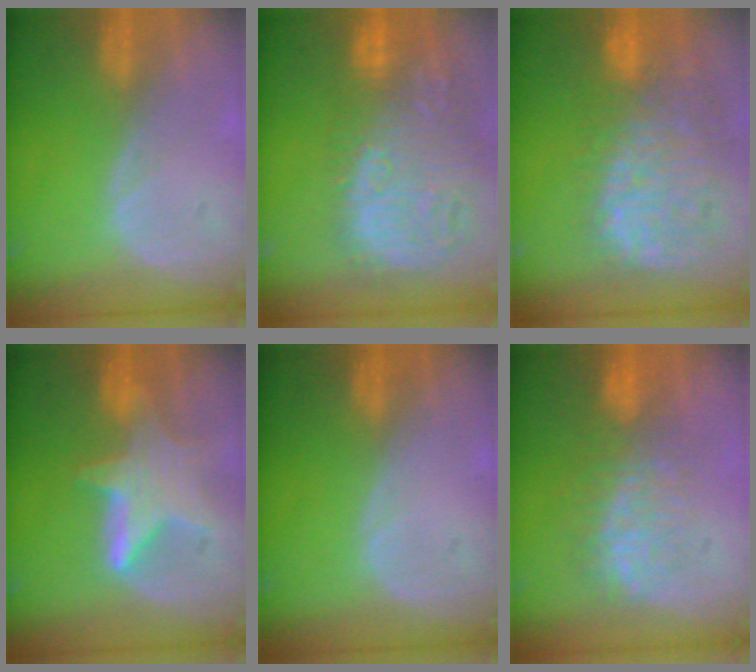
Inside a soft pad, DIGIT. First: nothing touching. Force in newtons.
{"total": 16.0, "press": 13.3, "slide": 9.0}
{"total": 13.8, "press": 11.6, "slide": 7.5}
{"total": 6.8, "press": 6.6, "slide": 1.7}
{"total": 0.0}
{"total": 7.9, "press": 7.6, "slide": 2.3}